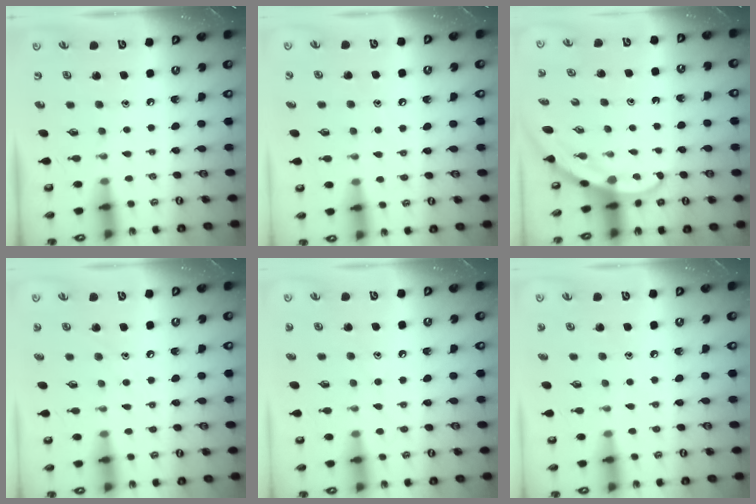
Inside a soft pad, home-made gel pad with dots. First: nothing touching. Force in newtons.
{"total": 5.9, "press": 5.9, "slide": 0.6}
{"total": 3.4, "press": 3.4, "slide": 0.1}
{"total": 6.6, "press": 6.6, "slide": 0.5}
{"total": 7.0, "press": 7.0, "slide": 0.6}
{"total": 4.8, "press": 4.8, "slide": 0.5}